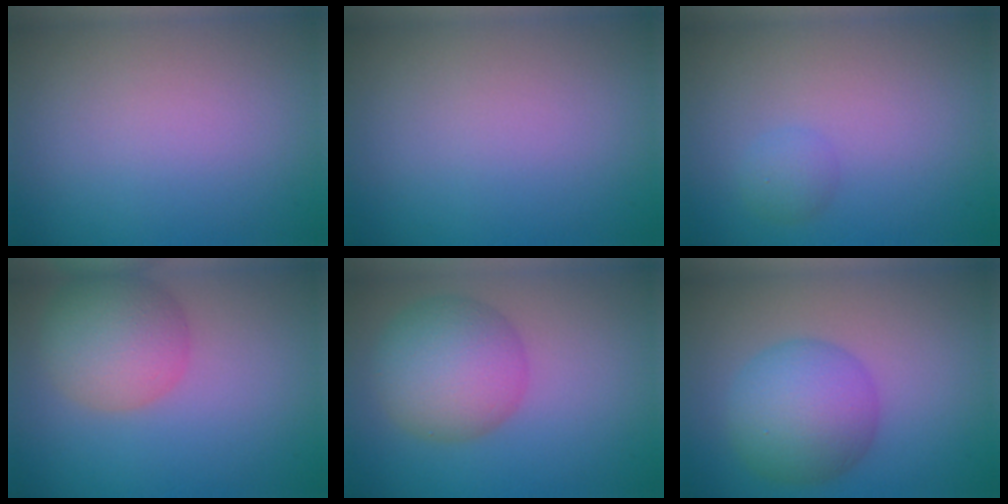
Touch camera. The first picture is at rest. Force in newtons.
{"total": 0.0}
{"total": 1.2, "press": 1.2, "slide": 0.1}
{"total": 5.6, "press": 5.6, "slide": 0.2}
{"total": 6.3, "press": 6.3, "slide": 0.1}
{"total": 6.0, "press": 6.0, "slide": 0.2}